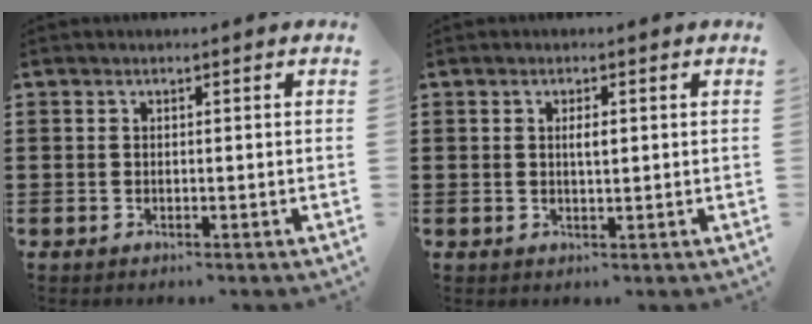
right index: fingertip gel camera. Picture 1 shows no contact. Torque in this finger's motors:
{"motor_torque": [0.54, 0.36, 0.05, 0.05]}